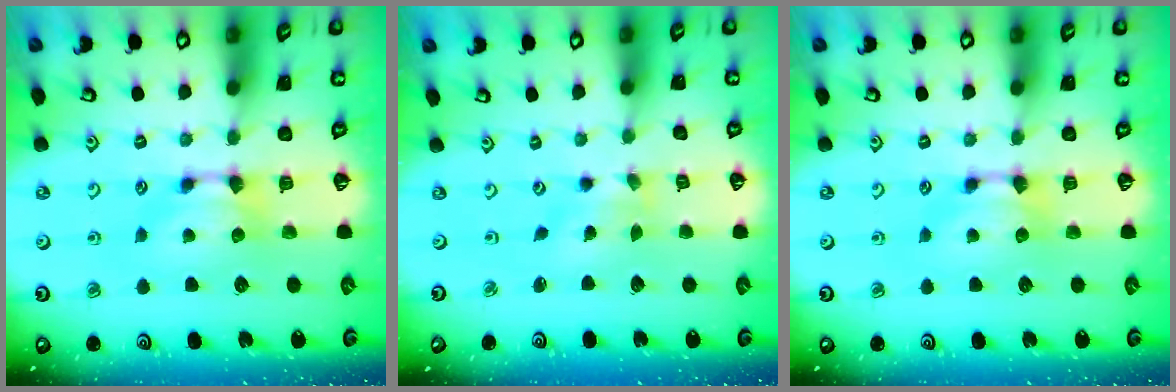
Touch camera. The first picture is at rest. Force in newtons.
{"total": 2.2, "press": 2.0, "slide": 1.0}
{"total": 0.0}